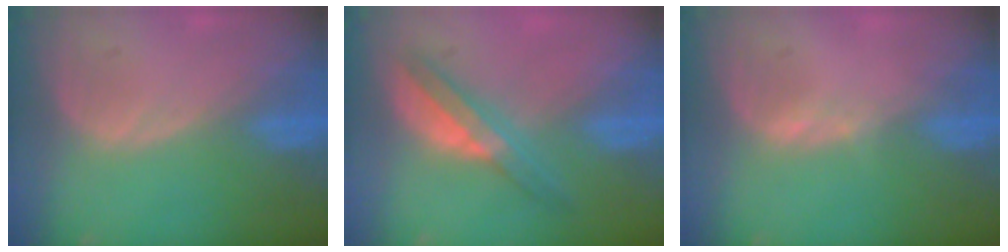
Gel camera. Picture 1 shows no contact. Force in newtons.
{"total": 5.7, "press": 5.3, "slide": 2.1}
{"total": 0.6, "press": 0.5, "slide": 0.4}